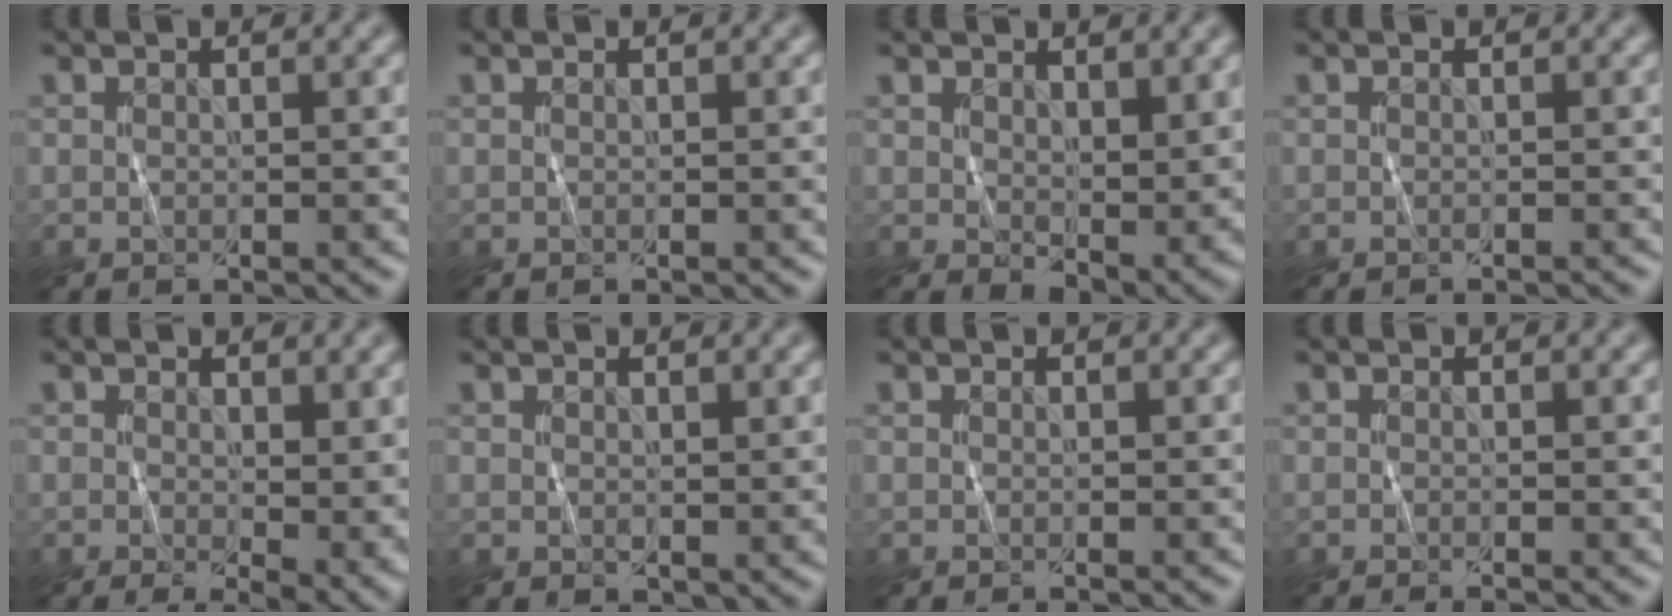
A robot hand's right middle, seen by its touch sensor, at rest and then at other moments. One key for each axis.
{"total": 0.0}
{"total": 5.2, "fx": 1.4, "fy": 2.9, "fz": 4.1, "tx": -0.078, "ty": -0.022, "tz": 0.032}
{"total": 0.7, "fx": -0.6, "fy": 0.1, "fz": 0.3, "tx": -0.002, "ty": -0.002, "tz": -0.011}
{"total": 4.6, "fx": 0.0, "fy": 1.8, "fz": 4.3, "tx": -0.061, "ty": -0.014, "tz": 0.002}
{"total": 1.0, "fx": 0.7, "fy": 0.5, "fz": 0.5, "tx": -0.009, "ty": -0.005, "tz": 0.016}
{"total": 0.0}
{"total": 0.7, "fx": -0.3, "fy": 0.1, "fz": 0.6, "tx": -0.009, "ty": -0.006, "tz": -0.008}